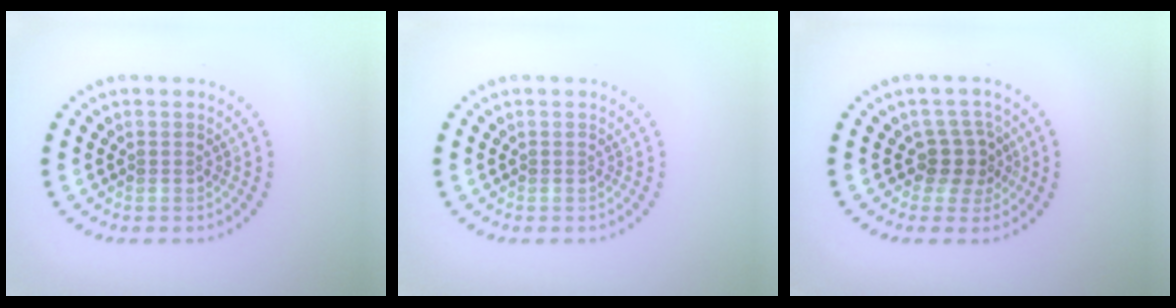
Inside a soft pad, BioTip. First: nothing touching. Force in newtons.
{"total": 0.0}
{"total": 2.6, "press": 2.1, "slide": 1.6}